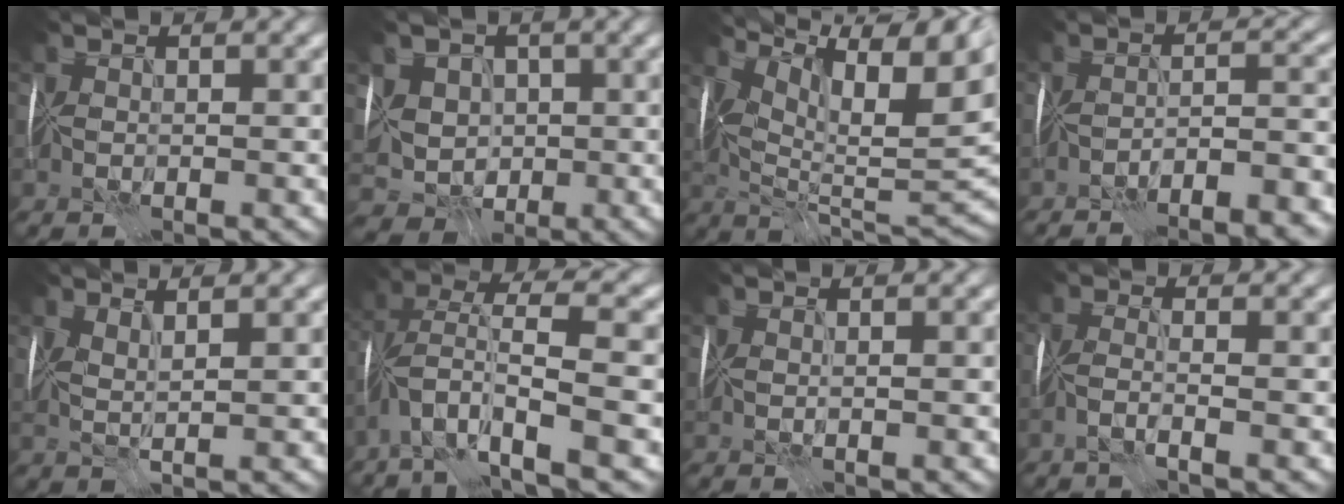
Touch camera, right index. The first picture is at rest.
{"total": 4.6, "force": [-0.1, 4.0, 2.3], "torque": [-0.029, 0.008, -0.016]}
{"total": 13.0, "force": [5.9, 4.3, 10.8], "torque": [-0.180, 0.008, 0.114]}
{"total": 7.5, "force": [-6.5, 0.5, 3.7], "torque": [-0.043, 0.007, -0.079]}
{"total": 1.5, "force": [0.7, -0.7, 1.1], "torque": [-0.025, -0.003, 0.018]}
{"total": 9.1, "force": [-4.2, 1.8, 7.9], "torque": [-0.146, 0.022, -0.086]}
{"total": 0.7, "force": [0.2, -0.7, 0.2], "torque": [-0.006, -0.004, 0.006]}
{"total": 2.3, "force": [-1.8, -0.8, 1.2], "torque": [-0.026, -0.003, -0.042]}